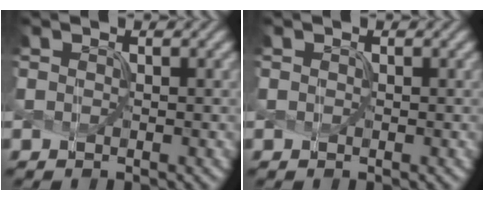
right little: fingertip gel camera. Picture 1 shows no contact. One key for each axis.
{"total": 0.0}